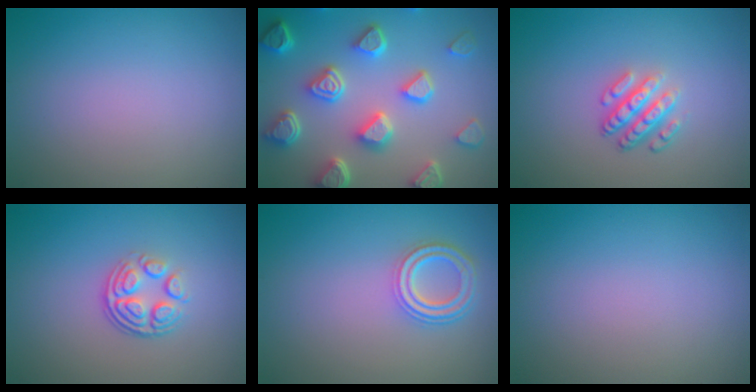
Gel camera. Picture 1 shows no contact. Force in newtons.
{"total": 7.5, "press": 6.0, "slide": 4.6}
{"total": 3.6, "press": 2.6, "slide": 2.5}
{"total": 3.9, "press": 2.7, "slide": 2.8}
{"total": 3.6, "press": 2.9, "slide": 2.2}
{"total": 0.0}